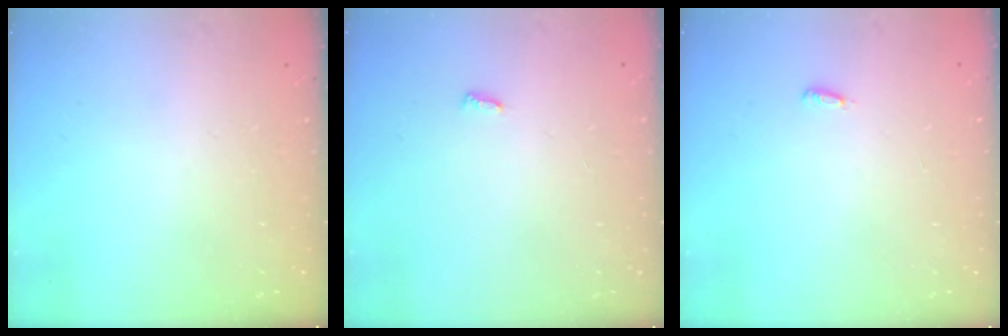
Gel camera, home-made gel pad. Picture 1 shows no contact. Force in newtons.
{"total": 2.8, "press": 2.8, "slide": 0.4}
{"total": 2.9, "press": 2.8, "slide": 0.9}